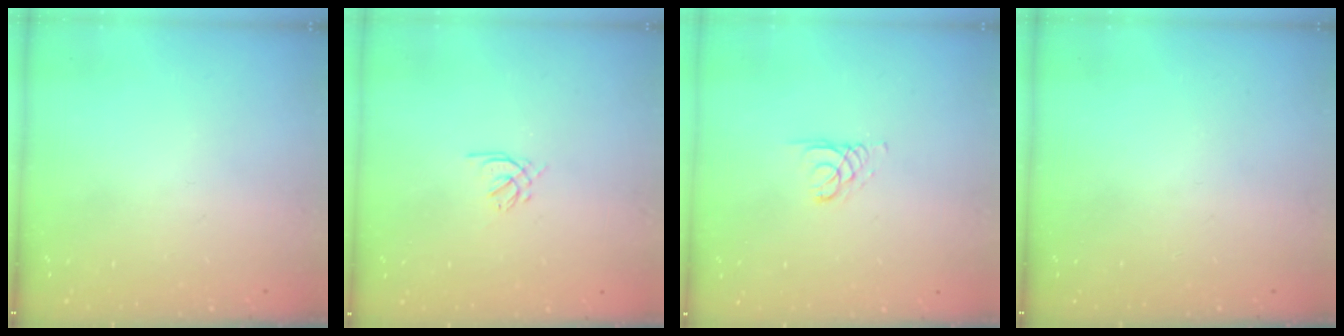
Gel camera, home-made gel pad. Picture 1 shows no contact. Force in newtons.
{"total": 1.2, "press": 1.0, "slide": 0.5}
{"total": 2.1, "press": 2.1, "slide": 0.2}
{"total": 0.0}